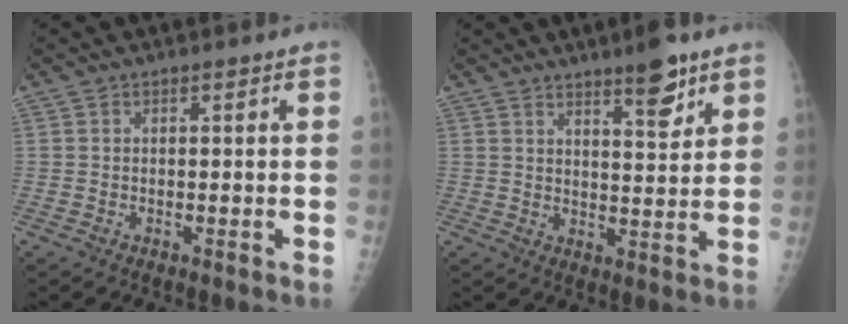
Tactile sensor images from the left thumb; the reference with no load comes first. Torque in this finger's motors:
{"motor_torque": [0.11, 0.22, -0.04, -0.17, 0.02]}